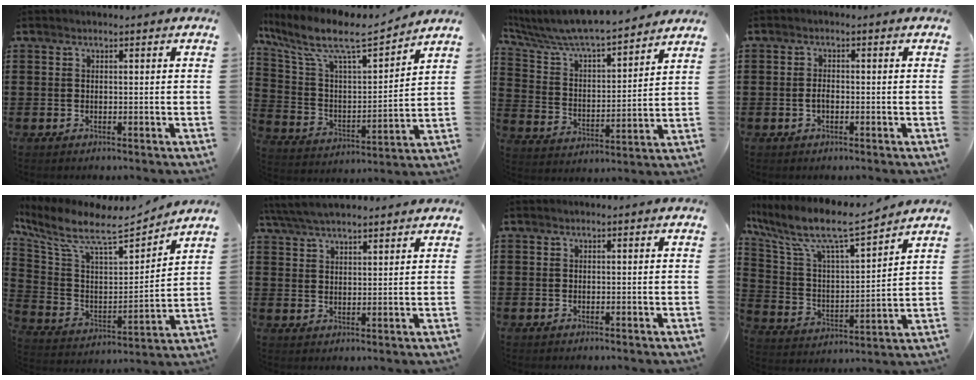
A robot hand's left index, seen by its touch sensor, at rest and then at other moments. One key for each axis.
{"total": 9.6, "fx": 7.4, "fy": 2.1, "fz": 5.7, "tx": -0.143, "ty": -0.047, "tz": 0.122}
{"total": 7.5, "fx": 7.2, "fy": 0.1, "fz": 2.1, "tx": -0.074, "ty": -0.053, "tz": 0.121}
{"total": 1.6, "fx": -0.4, "fy": 0.7, "fz": 1.4, "tx": -0.036, "ty": -0.002, "tz": -0.011}
{"total": 8.9, "fx": 7.3, "fy": 2.1, "fz": 4.6, "tx": -0.125, "ty": -0.050, "tz": 0.121}
{"total": 5.2, "fx": 4.7, "fy": 0.7, "fz": 2.0, "tx": -0.053, "ty": -0.010, "tz": 0.087}
{"total": 0.0}
{"total": 9.0, "fx": 7.1, "fy": 1.7, "fz": 5.3, "tx": -0.135, "ty": -0.047, "tz": 0.114}